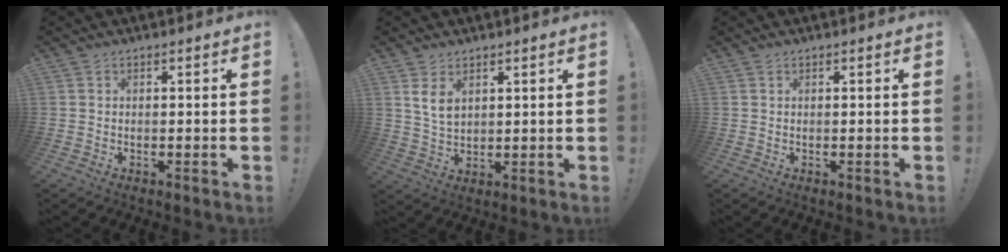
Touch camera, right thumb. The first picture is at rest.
{"total": 6.0, "force": [2.8, 3.4, 4.0], "torque": [-0.069, -0.014, 0.051]}
{"total": 0.0}